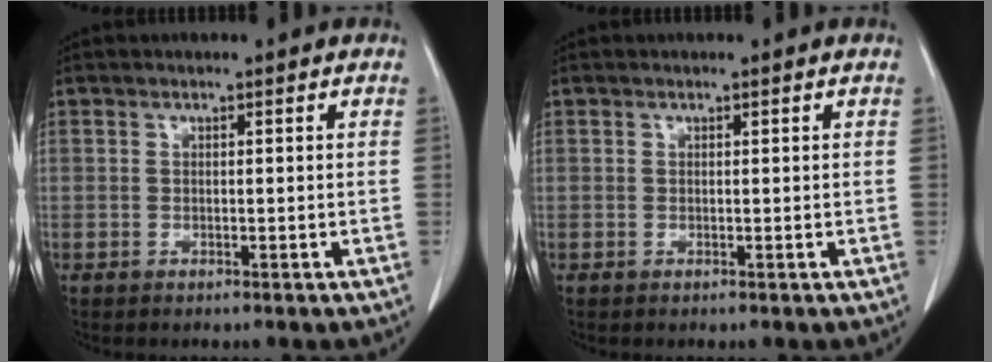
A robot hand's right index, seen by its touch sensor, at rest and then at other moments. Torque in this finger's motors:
{"motor_torque": [-0.11, -0.03, -0.08, -0.01]}